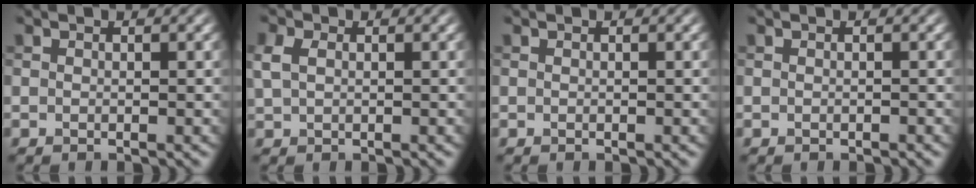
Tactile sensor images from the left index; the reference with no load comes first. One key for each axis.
{"total": 2.2, "fx": 0.6, "fy": 1.5, "fz": 1.4, "tx": -0.037, "ty": 0.005, "tz": 0.011}
{"total": 0.0}
{"total": 0.0}